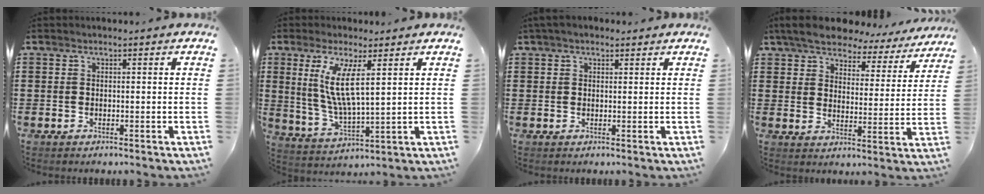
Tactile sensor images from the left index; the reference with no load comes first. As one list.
[{"total": 9.1, "force": [3.8, 1.9, 8.0], "torque": [-0.171, -0.008, 0.066]}, {"total": 1.6, "force": [1.2, 0.8, 0.8], "torque": [-0.019, 0.007, 0.022]}, {"total": 6.2, "force": [5.8, 1.3, 1.5], "torque": [-0.061, -0.030, 0.102]}]